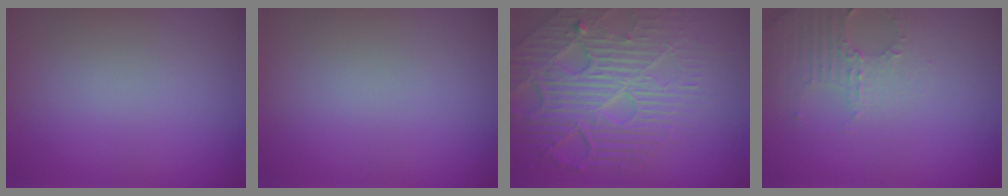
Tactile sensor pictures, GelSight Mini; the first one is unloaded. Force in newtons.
{"total": 0.0}
{"total": 8.5, "press": 5.8, "slide": 6.3}
{"total": 3.0, "press": 2.9, "slide": 0.7}